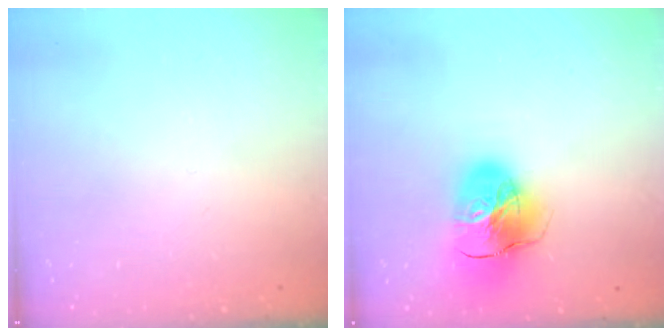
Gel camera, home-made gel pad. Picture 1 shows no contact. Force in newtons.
{"total": 19.2, "press": 19.0, "slide": 2.1}